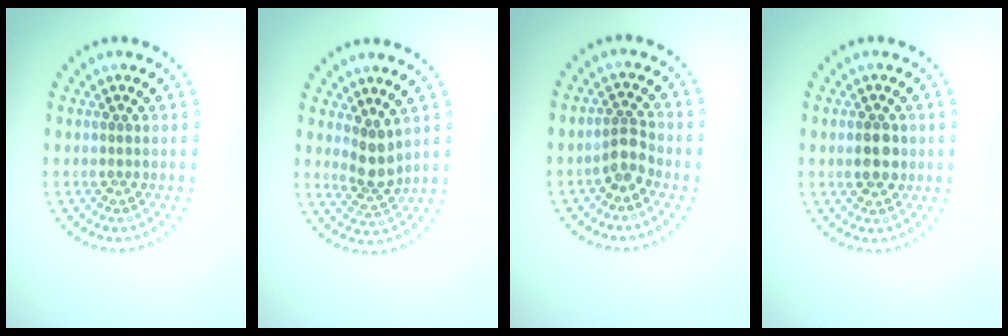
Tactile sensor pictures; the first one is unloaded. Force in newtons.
{"total": 2.6, "press": 2.1, "slide": 1.6}
{"total": 2.0, "press": 1.6, "slide": 1.1}
{"total": 2.4, "press": 2.4, "slide": 0.1}